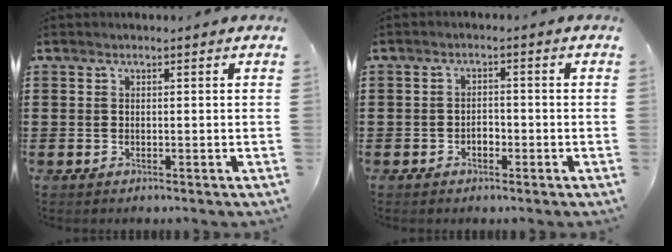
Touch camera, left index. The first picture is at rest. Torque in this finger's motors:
{"motor_torque": [0.28, 0.28, 0.00, 0.05]}